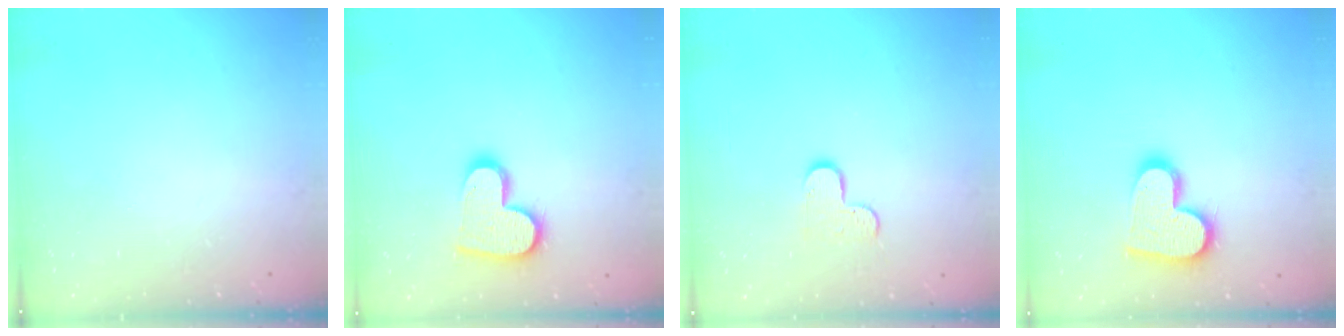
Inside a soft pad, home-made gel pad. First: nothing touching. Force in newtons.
{"total": 14.6, "press": 14.6, "slide": 1.2}
{"total": 5.8, "press": 5.8, "slide": 0.4}
{"total": 16.2, "press": 16.2, "slide": 1.3}